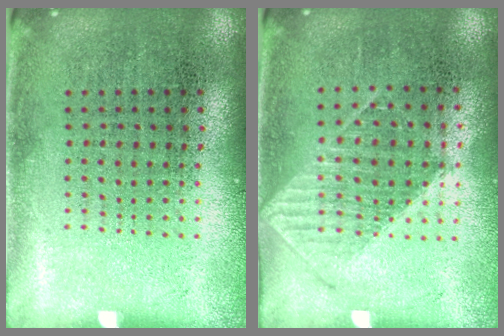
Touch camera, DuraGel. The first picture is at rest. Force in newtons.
{"total": 1.0, "press": 0.9, "slide": 0.3}